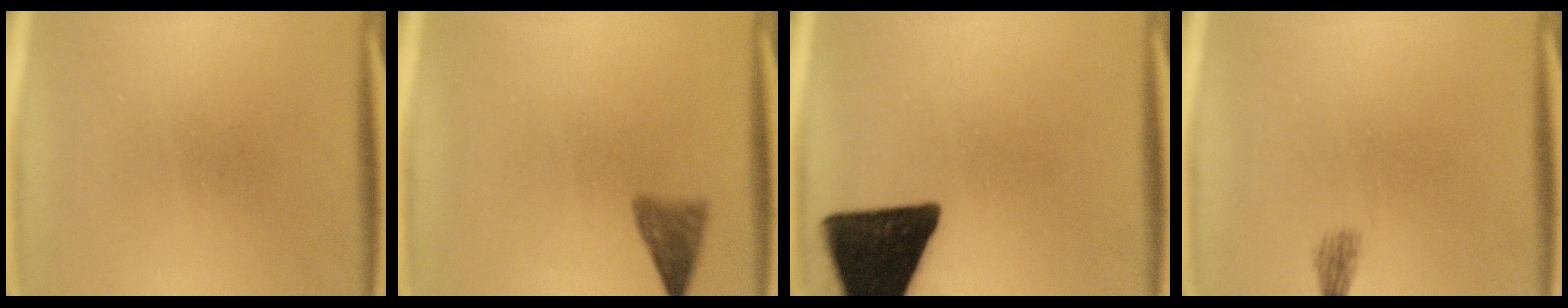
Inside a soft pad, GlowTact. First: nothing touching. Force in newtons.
{"total": 2.9}
{"total": 16.7}
{"total": 1.4}